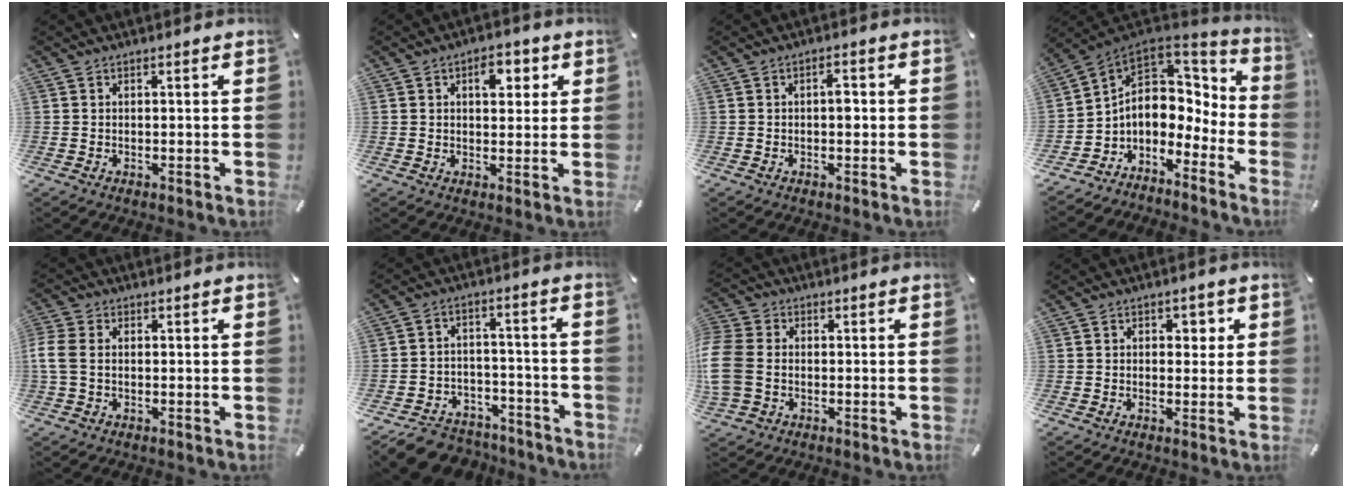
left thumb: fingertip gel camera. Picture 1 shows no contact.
{"total": 5.8, "force": [1.9, 3.8, 4.0], "torque": [-0.030, -0.011, 0.019]}
{"total": 2.9, "force": [0.0, 1.6, 2.4], "torque": [-0.032, 0.000, -0.007]}
{"total": 7.8, "force": [0.4, 6.6, 4.2], "torque": [-0.095, -0.027, 0.006]}
{"total": 4.8, "force": [-0.2, 3.1, 3.6], "torque": [-0.093, -0.002, -0.008]}
{"total": 8.5, "force": [-6.5, 5.0, 2.4], "torque": [-0.032, 0.043, -0.116]}
{"total": 8.7, "force": [-0.8, 7.0, 5.0], "torque": [-0.126, 0.013, -0.011]}
{"total": 2.5, "force": [0.3, 2.1, 1.4], "torque": [-0.007, -0.002, -0.005]}